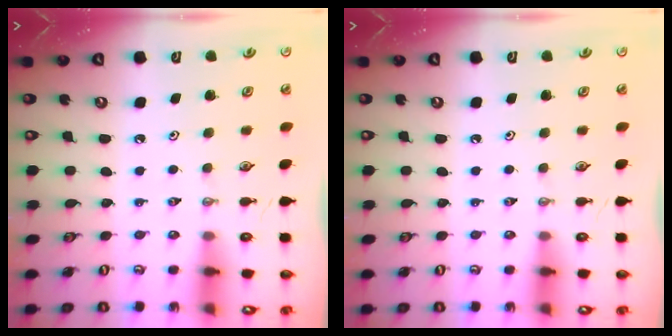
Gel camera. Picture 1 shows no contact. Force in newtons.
{"total": 0.0}